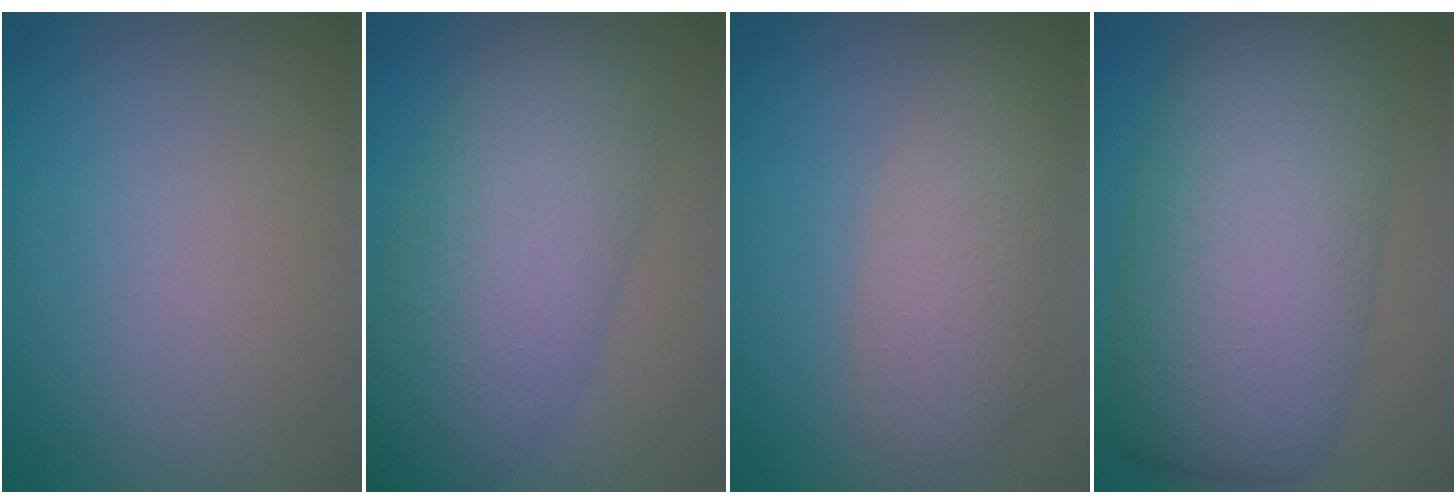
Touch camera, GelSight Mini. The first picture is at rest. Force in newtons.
{"total": 8.4, "press": 8.4, "slide": 0.4}
{"total": 4.2, "press": 4.2, "slide": 0.3}
{"total": 12.5, "press": 12.5, "slide": 0.4}